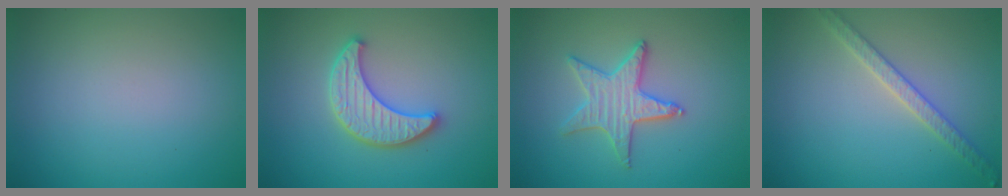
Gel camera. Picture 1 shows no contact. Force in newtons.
{"total": 3.8, "press": 3.6, "slide": 1.0}
{"total": 3.3, "press": 3.3, "slide": 0.1}
{"total": 2.9, "press": 2.8, "slide": 0.6}